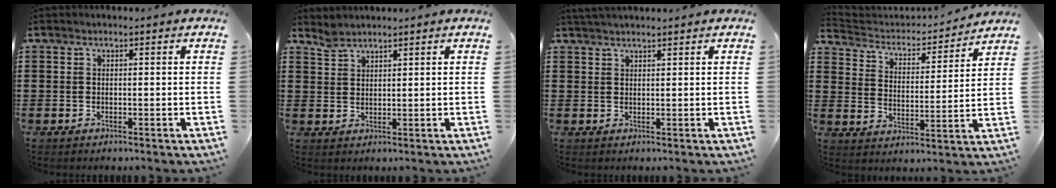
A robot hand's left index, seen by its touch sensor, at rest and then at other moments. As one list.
[{"total": 2.0, "force": [1.9, 0.4, 0.1], "torque": [-0.008, 0.000, 0.039]}, {"total": 1.6, "force": [1.5, 0.0, 0.5], "torque": [-0.011, 0.001, 0.029]}, {"total": 3.0, "force": [2.7, 1.1, 0.4], "torque": [-0.030, -0.022, 0.037]}]